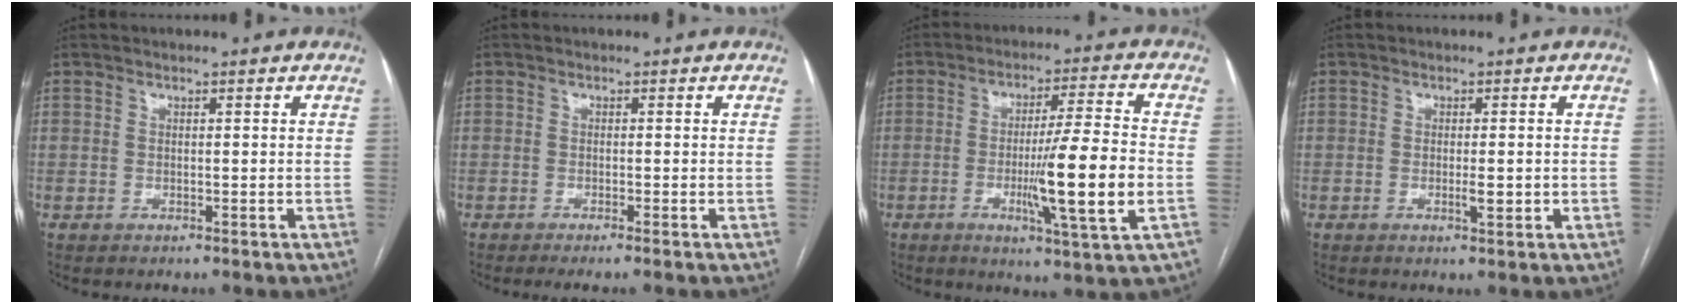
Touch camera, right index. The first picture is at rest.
{"total": 2.0, "force": [-1.5, -0.4, 1.2], "torque": [-0.017, 0.000, -0.025]}
{"total": 13.0, "force": [-2.7, -0.4, 12.7], "torque": [-0.208, -0.017, -0.050]}
{"total": 2.3, "force": [-0.4, 0.5, 2.2], "torque": [-0.038, -0.002, -0.006]}